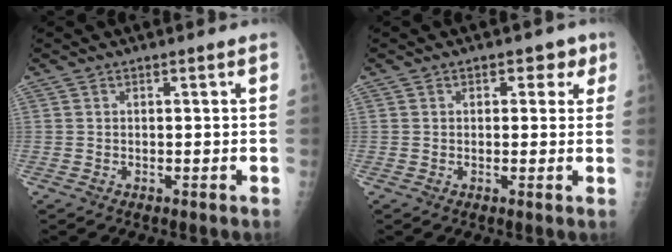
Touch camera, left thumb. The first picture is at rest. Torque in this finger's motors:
{"motor_torque": [-0.05, 0.03, -0.12, -0.14, 0.05]}